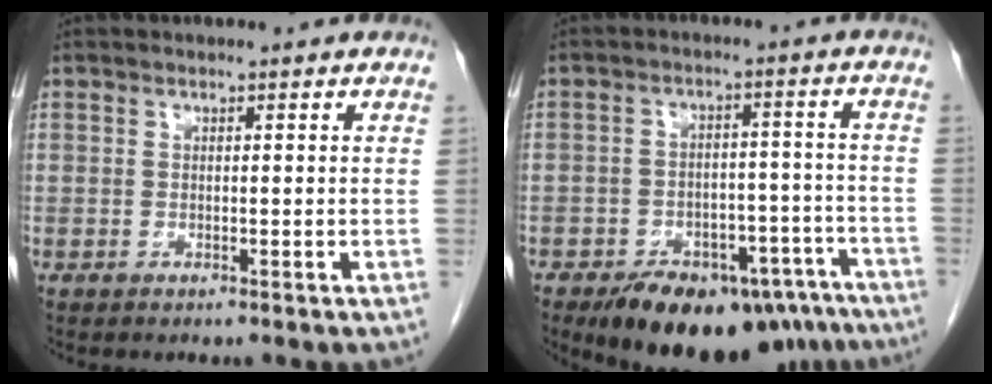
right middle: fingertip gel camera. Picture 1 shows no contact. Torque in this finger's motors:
{"motor_torque": [1.08, -1.06, 0.21, 0.12]}